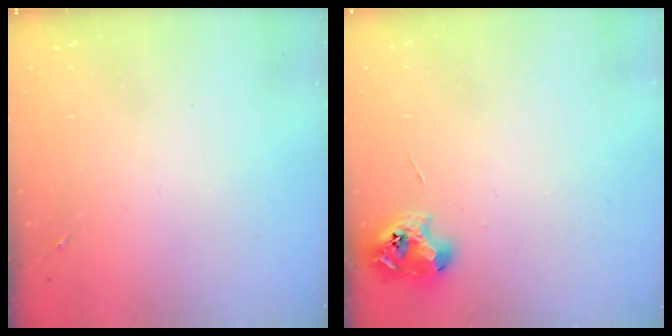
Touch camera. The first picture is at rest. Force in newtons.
{"total": 8.7, "press": 8.6, "slide": 0.8}